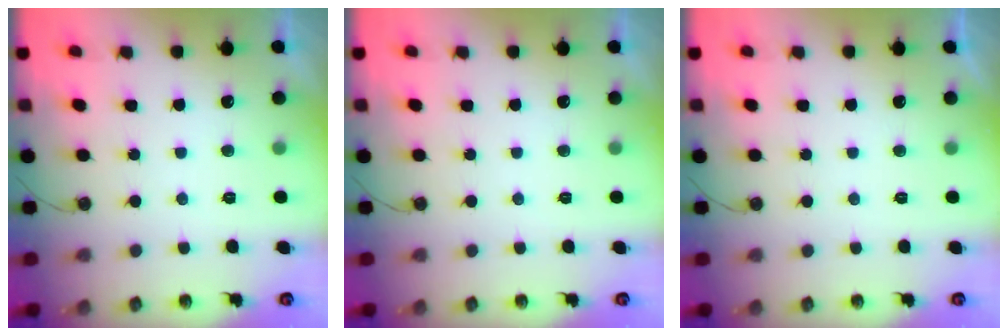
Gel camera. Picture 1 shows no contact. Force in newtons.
{"total": 0.0}
{"total": 0.0}